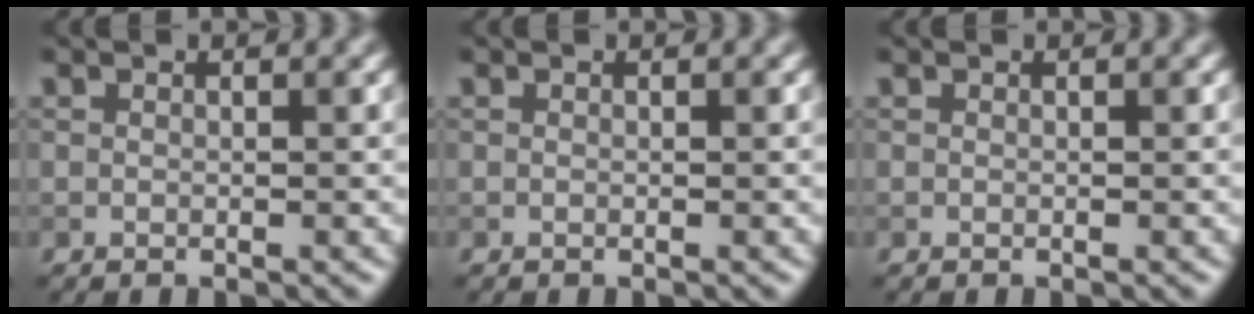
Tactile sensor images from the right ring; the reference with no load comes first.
{"total": 0.0}
{"total": 0.0}